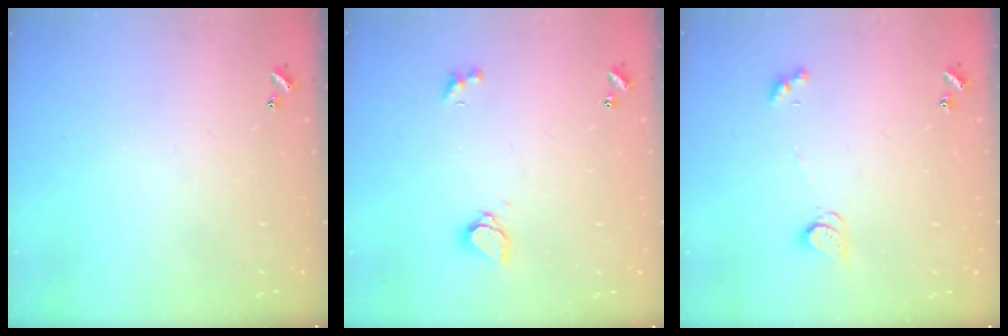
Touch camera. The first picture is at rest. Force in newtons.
{"total": 1.6, "press": 1.5, "slide": 0.5}
{"total": 2.5, "press": 2.4, "slide": 0.3}